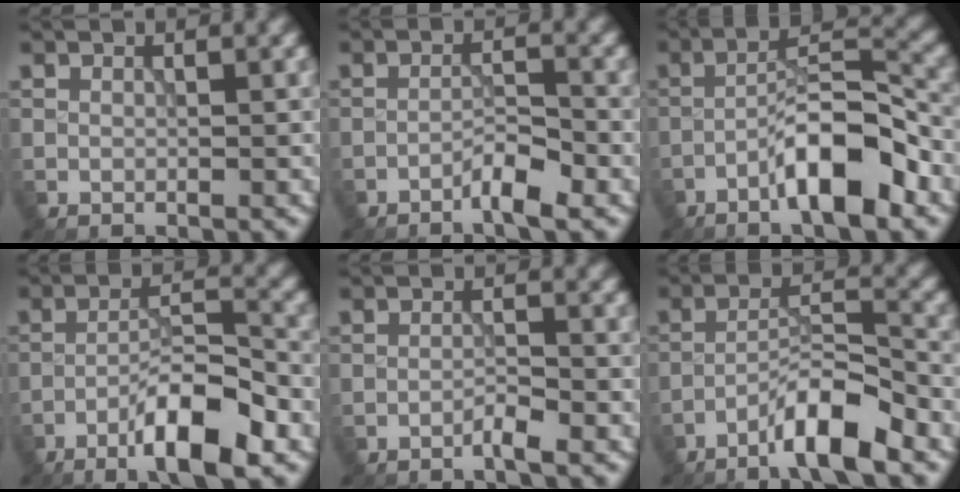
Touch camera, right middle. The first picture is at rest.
{"total": 2.6, "force": [-1.8, 0.3, 1.8], "torque": [-0.031, 0.008, -0.036]}
{"total": 7.4, "force": [-3.9, 1.6, 6.0], "torque": [-0.101, 0.020, -0.069]}
{"total": 7.4, "force": [-4.3, 1.4, 5.9], "torque": [-0.101, 0.011, -0.077]}
{"total": 1.4, "force": [-1.0, 0.0, 1.0], "torque": [-0.016, 0.004, -0.023]}
{"total": 5.9, "force": [-4.0, 0.8, 4.2], "torque": [-0.071, 0.012, -0.076]}